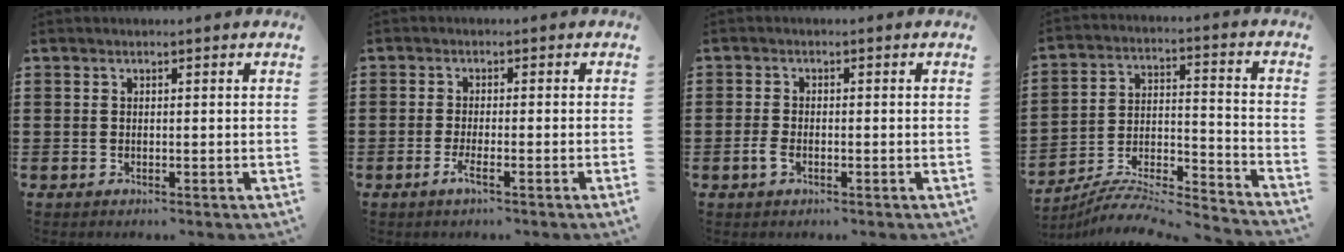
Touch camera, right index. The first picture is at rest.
{"total": 2.7, "force": [-1.5, -0.1, 2.2], "torque": [-0.046, -0.006, -0.031]}
{"total": 1.9, "force": [-1.0, 0.8, 1.4], "torque": [-0.042, -0.006, -0.023]}
{"total": 6.4, "force": [-6.1, 0.7, 2.0], "torque": [-0.036, -0.006, -0.124]}